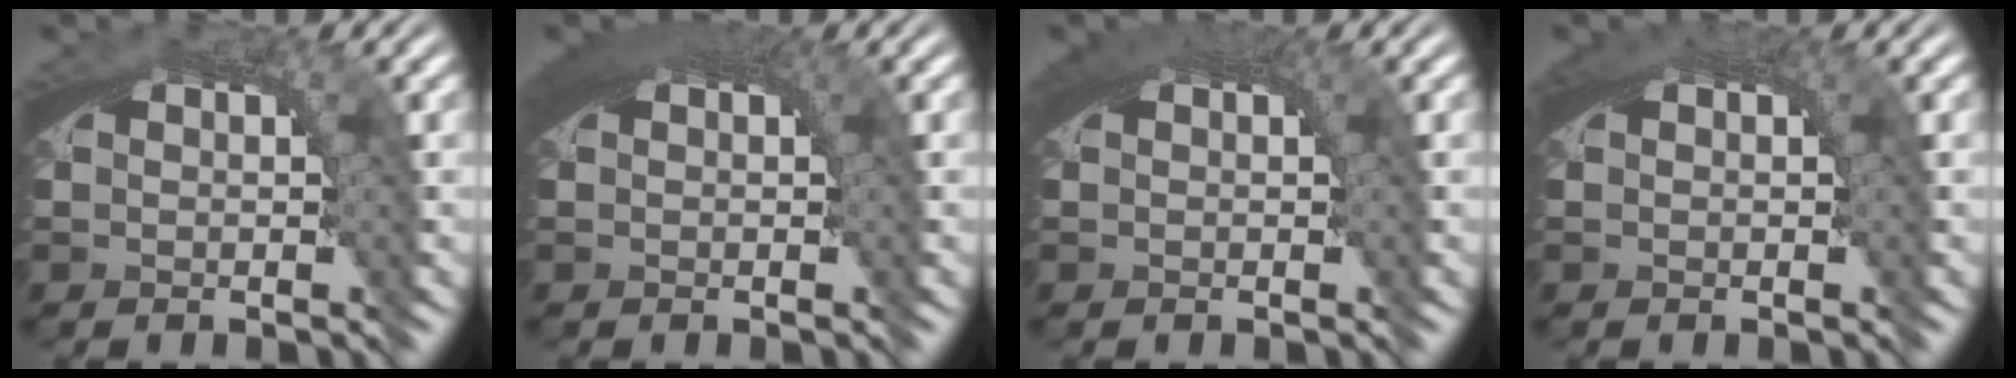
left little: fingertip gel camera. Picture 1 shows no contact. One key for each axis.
{"total": 2.7, "fx": 1.1, "fy": 0.6, "fz": 2.4, "tx": -0.027, "ty": 0.008, "tz": 0.014}
{"total": 1.9, "fx": 0.9, "fy": 0.3, "fz": 1.6, "tx": -0.019, "ty": 0.006, "tz": 0.012}
{"total": 1.3, "fx": 0.6, "fy": 0.0, "fz": 1.2, "tx": -0.016, "ty": 0.004, "tz": 0.010}